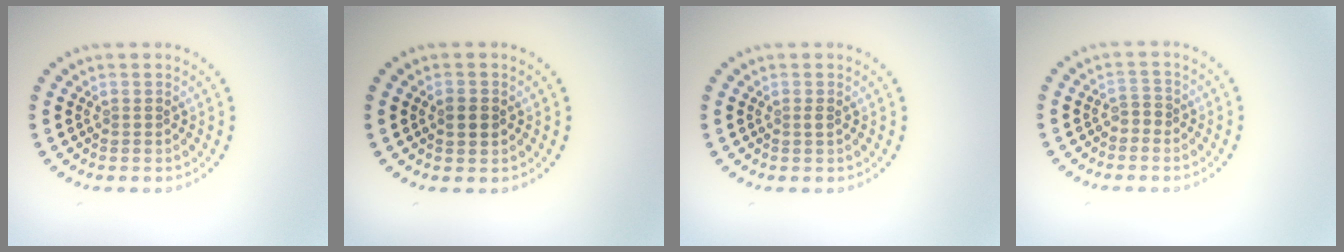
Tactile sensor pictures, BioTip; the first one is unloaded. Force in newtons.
{"total": 2.1, "press": 2.1, "slide": 0.1}
{"total": 0.5, "press": 0.3, "slide": 0.4}
{"total": 1.0, "press": 0.8, "slide": 0.7}